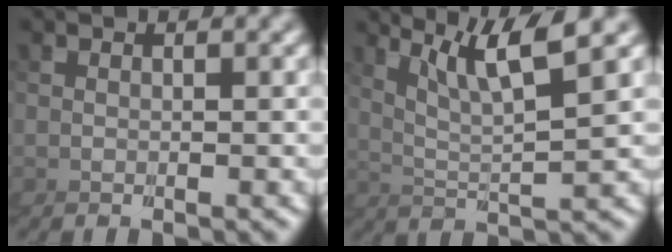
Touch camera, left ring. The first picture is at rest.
{"total": 6.3, "force": [5.5, -3.0, -0.7], "torque": [-0.019, 0.037, 0.074]}